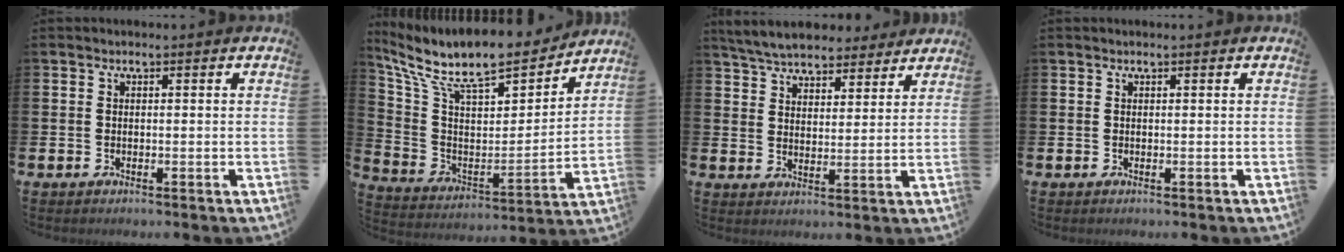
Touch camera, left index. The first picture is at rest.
{"total": 10.4, "force": [9.2, 2.8, 4.1], "torque": [-0.114, -0.070, 0.153]}
{"total": 6.7, "force": [6.4, 1.5, 1.6], "torque": [-0.045, -0.027, 0.115]}
{"total": 0.0}